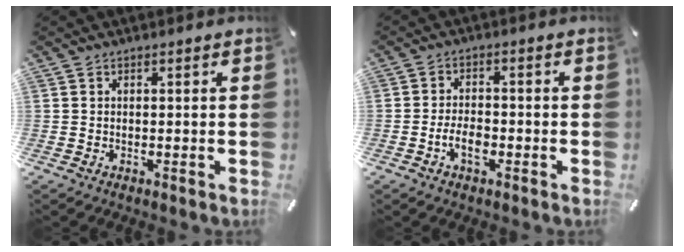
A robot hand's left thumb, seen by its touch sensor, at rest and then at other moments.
{"total": 4.9, "force": [-2.0, 2.6, 3.6], "torque": [-0.073, 0.009, -0.038]}